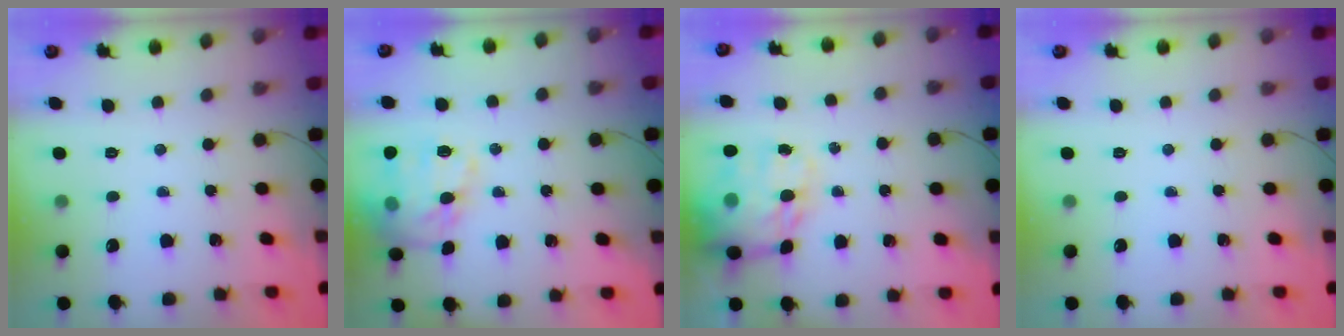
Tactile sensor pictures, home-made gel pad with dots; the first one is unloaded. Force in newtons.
{"total": 15.6, "press": 15.6, "slide": 0.7}
{"total": 18.2, "press": 17.6, "slide": 4.4}
{"total": 0.0}